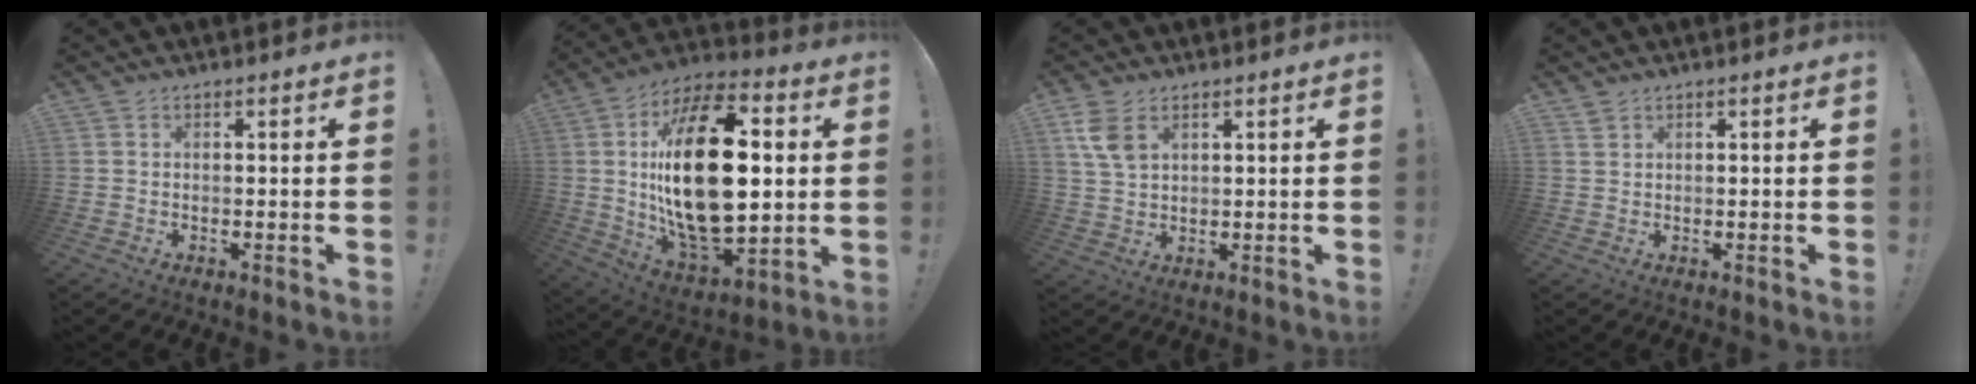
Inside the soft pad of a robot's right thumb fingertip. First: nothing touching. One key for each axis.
{"total": 31.2, "fx": 3.0, "fy": 16.5, "fz": 26.3, "tx": -0.487, "ty": -0.014, "tz": 0.051}
{"total": 6.8, "fx": 3.2, "fy": 4.1, "fz": 4.3, "tx": -0.082, "ty": -0.009, "tz": 0.062}
{"total": 1.2, "fx": 1.0, "fy": 0.6, "fz": 0.4, "tx": -0.002, "ty": -0.004, "tz": 0.018}